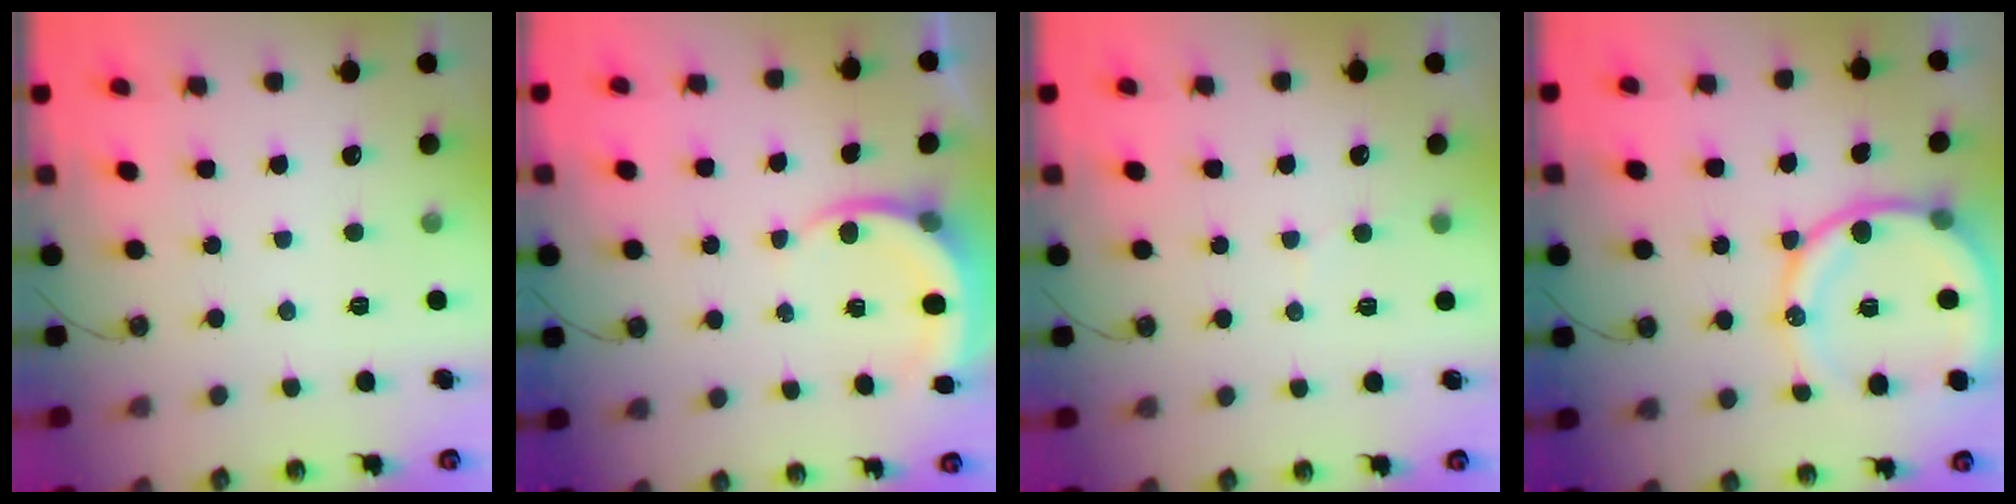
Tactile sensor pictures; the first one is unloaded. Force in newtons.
{"total": 6.3, "press": 6.3, "slide": 0.6}
{"total": 3.7, "press": 3.7, "slide": 0.4}
{"total": 14.8, "press": 14.6, "slide": 2.0}